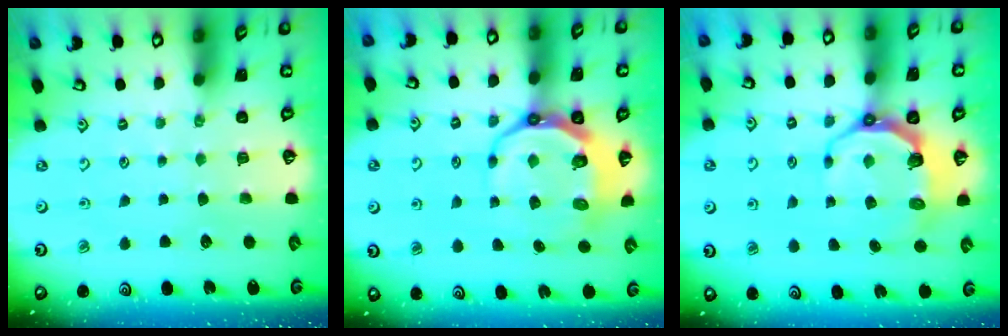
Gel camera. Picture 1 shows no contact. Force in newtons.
{"total": 10.8, "press": 10.0, "slide": 4.1}
{"total": 7.8, "press": 6.4, "slide": 4.4}